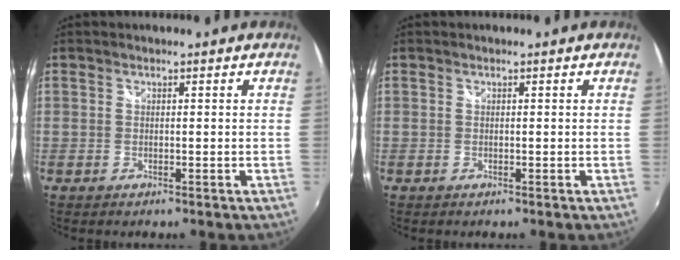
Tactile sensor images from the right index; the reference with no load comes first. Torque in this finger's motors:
{"motor_torque": [0.22, 0.22, 0.00, 0.00]}